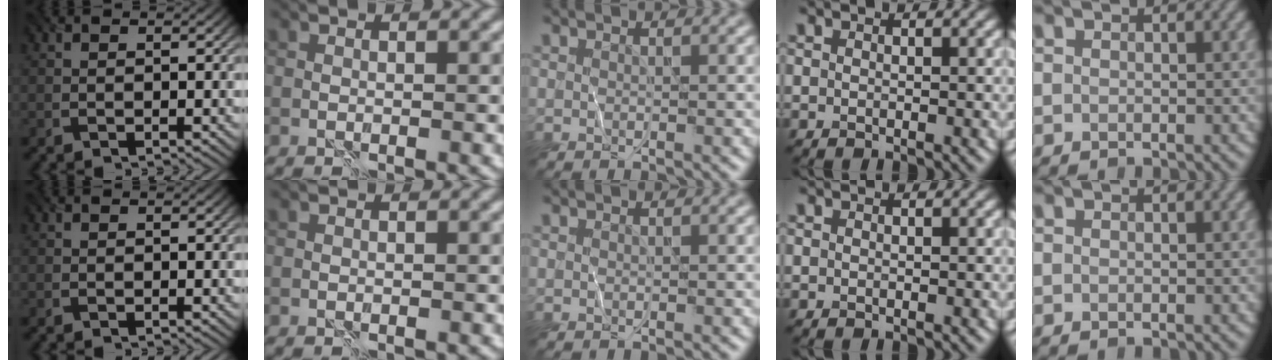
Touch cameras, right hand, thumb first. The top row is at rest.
{}